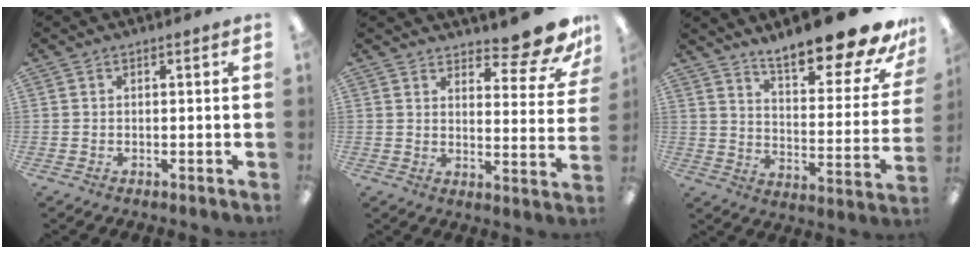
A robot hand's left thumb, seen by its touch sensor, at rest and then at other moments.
{"total": 11.4, "force": [9.6, 3.0, 5.2], "torque": [-0.059, -0.075, 0.168]}
{"total": 19.0, "force": [15.9, 4.2, 9.6], "torque": [-0.140, -0.120, 0.262]}